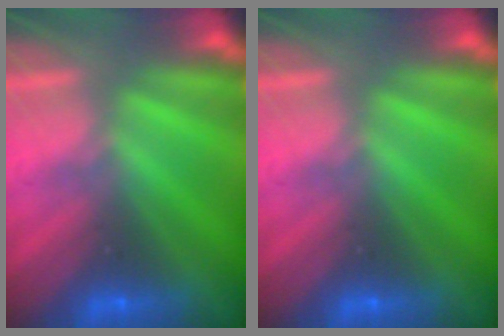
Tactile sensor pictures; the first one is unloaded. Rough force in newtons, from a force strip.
{"total": 0.0}